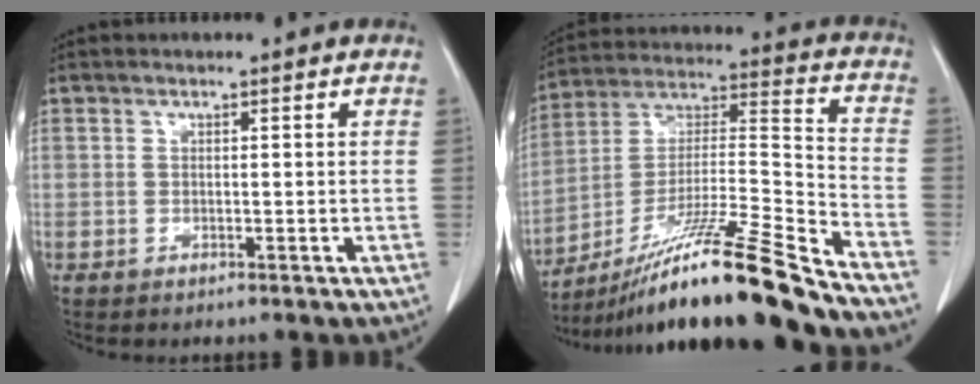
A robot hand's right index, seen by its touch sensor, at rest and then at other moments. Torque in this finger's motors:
{"motor_torque": [1.09, -1.05, 0.75, 0.21]}